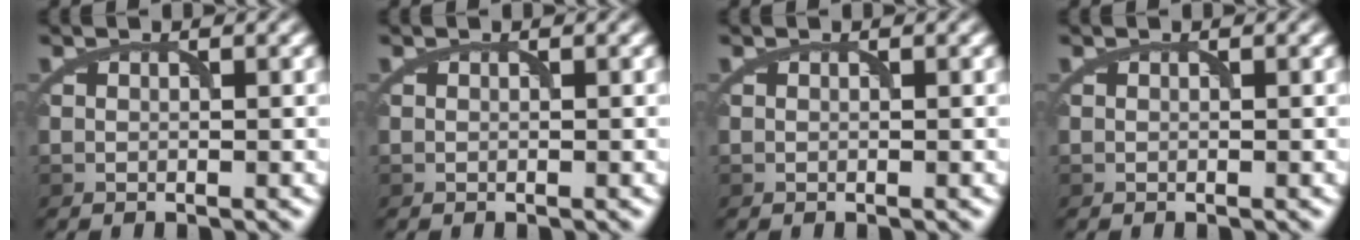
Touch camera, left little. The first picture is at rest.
{"total": 0.0}
{"total": 0.0}
{"total": 0.0}